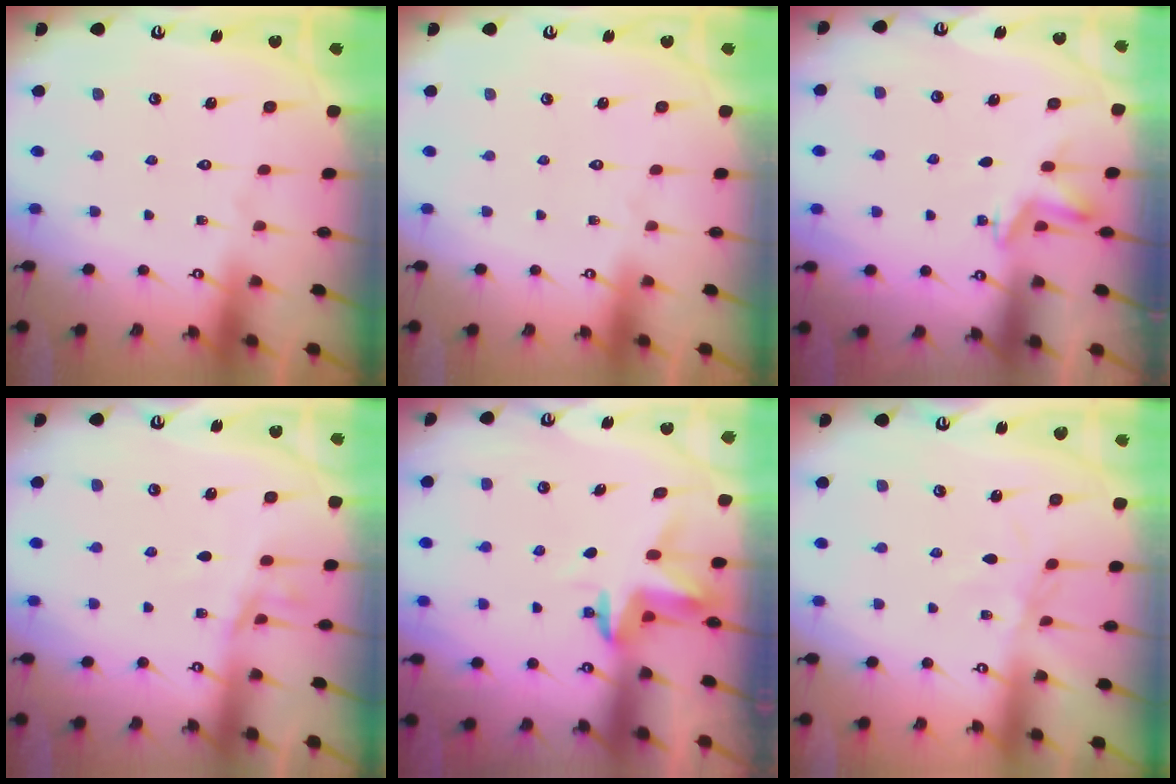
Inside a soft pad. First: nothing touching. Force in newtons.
{"total": 0.0}
{"total": 3.3, "press": 2.9, "slide": 1.6}
{"total": 7.1, "press": 6.8, "slide": 2.0}
{"total": 3.5, "press": 3.5, "slide": 0.2}
{"total": 2.5, "press": 2.4, "slide": 0.5}